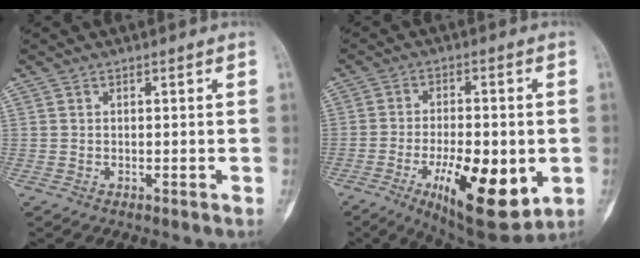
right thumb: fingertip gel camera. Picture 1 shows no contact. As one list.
[{"total": 17.8, "force": [-5.2, 7.0, 15.5], "torque": [-0.228, -0.005, -0.065]}]